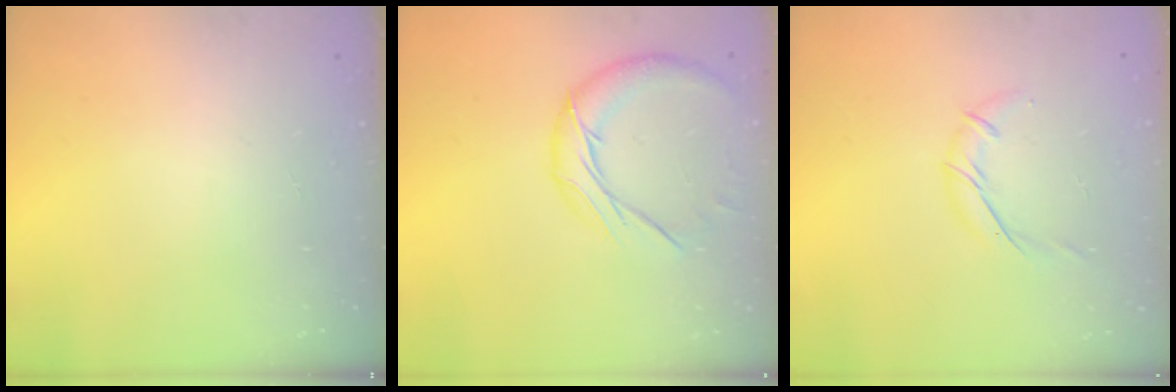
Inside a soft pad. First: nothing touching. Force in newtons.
{"total": 11.7, "press": 11.6, "slide": 0.7}
{"total": 7.3, "press": 7.3, "slide": 0.5}